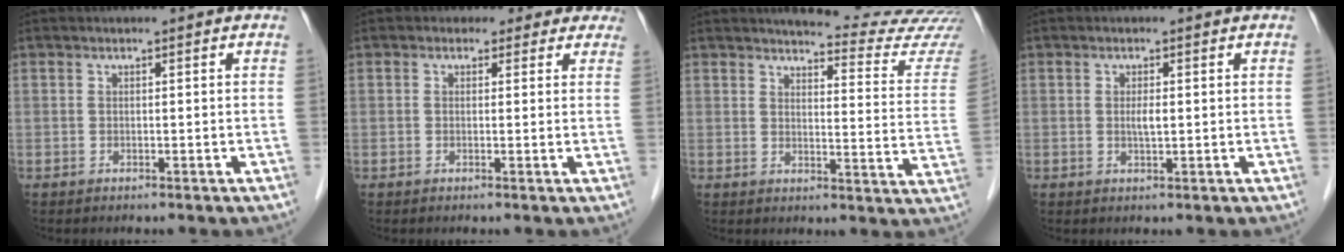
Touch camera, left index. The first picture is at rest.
{"total": 4.9, "force": [3.9, 3.0, 0.2], "torque": [0.019, 0.002, 0.023]}
{"total": 17.0, "force": [16.4, -0.1, 4.3], "torque": [-0.043, -0.118, 0.167]}
{"total": 1.6, "force": [0.1, 0.3, 1.6], "torque": [-0.032, -0.001, 0.003]}